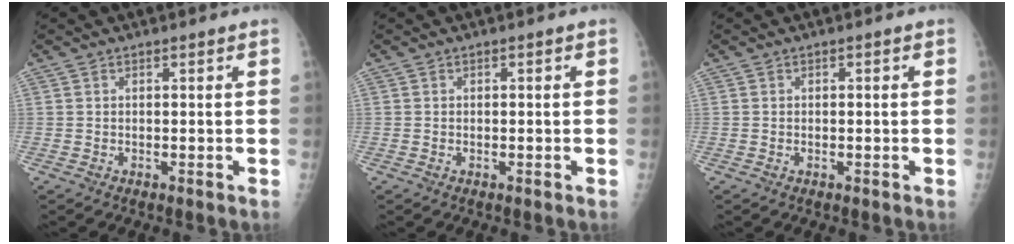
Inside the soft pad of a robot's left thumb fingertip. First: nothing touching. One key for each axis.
{"total": 0.0}
{"total": 0.0}